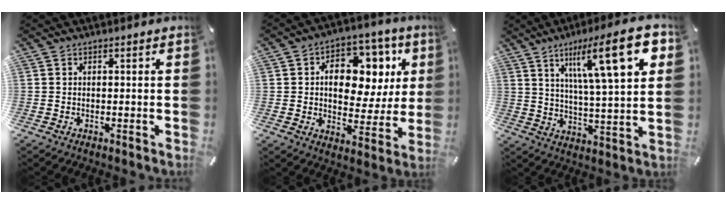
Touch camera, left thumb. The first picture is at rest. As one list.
[{"total": 13.4, "force": [3.5, 9.8, 8.5], "torque": [-0.116, -0.018, 0.062]}, {"total": 19.4, "force": [9.1, 4.3, 16.7], "torque": [-0.262, -0.032, 0.131]}]